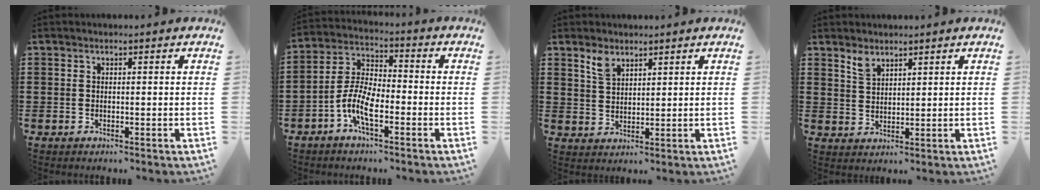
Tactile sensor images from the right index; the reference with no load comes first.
{"total": 7.3, "force": [-3.3, 2.9, 5.8], "torque": [-0.148, -0.006, -0.070]}
{"total": 3.6, "force": [2.6, 1.7, 1.7], "torque": [-0.042, 0.004, 0.049]}
{"total": 3.0, "force": [2.3, 1.4, 1.2], "torque": [-0.030, 0.003, 0.045]}